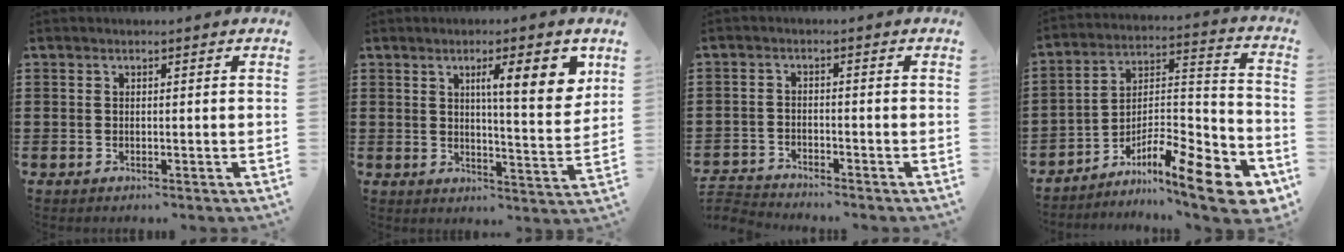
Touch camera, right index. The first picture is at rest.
{"total": 8.8, "force": [3.8, 1.7, 7.7], "torque": [-0.115, -0.011, 0.051]}
{"total": 2.4, "force": [-2.4, 0.1, -0.2], "torque": [-0.005, -0.002, -0.051]}
{"total": 11.3, "force": [-8.3, 2.3, 7.2], "torque": [-0.108, 0.016, -0.156]}